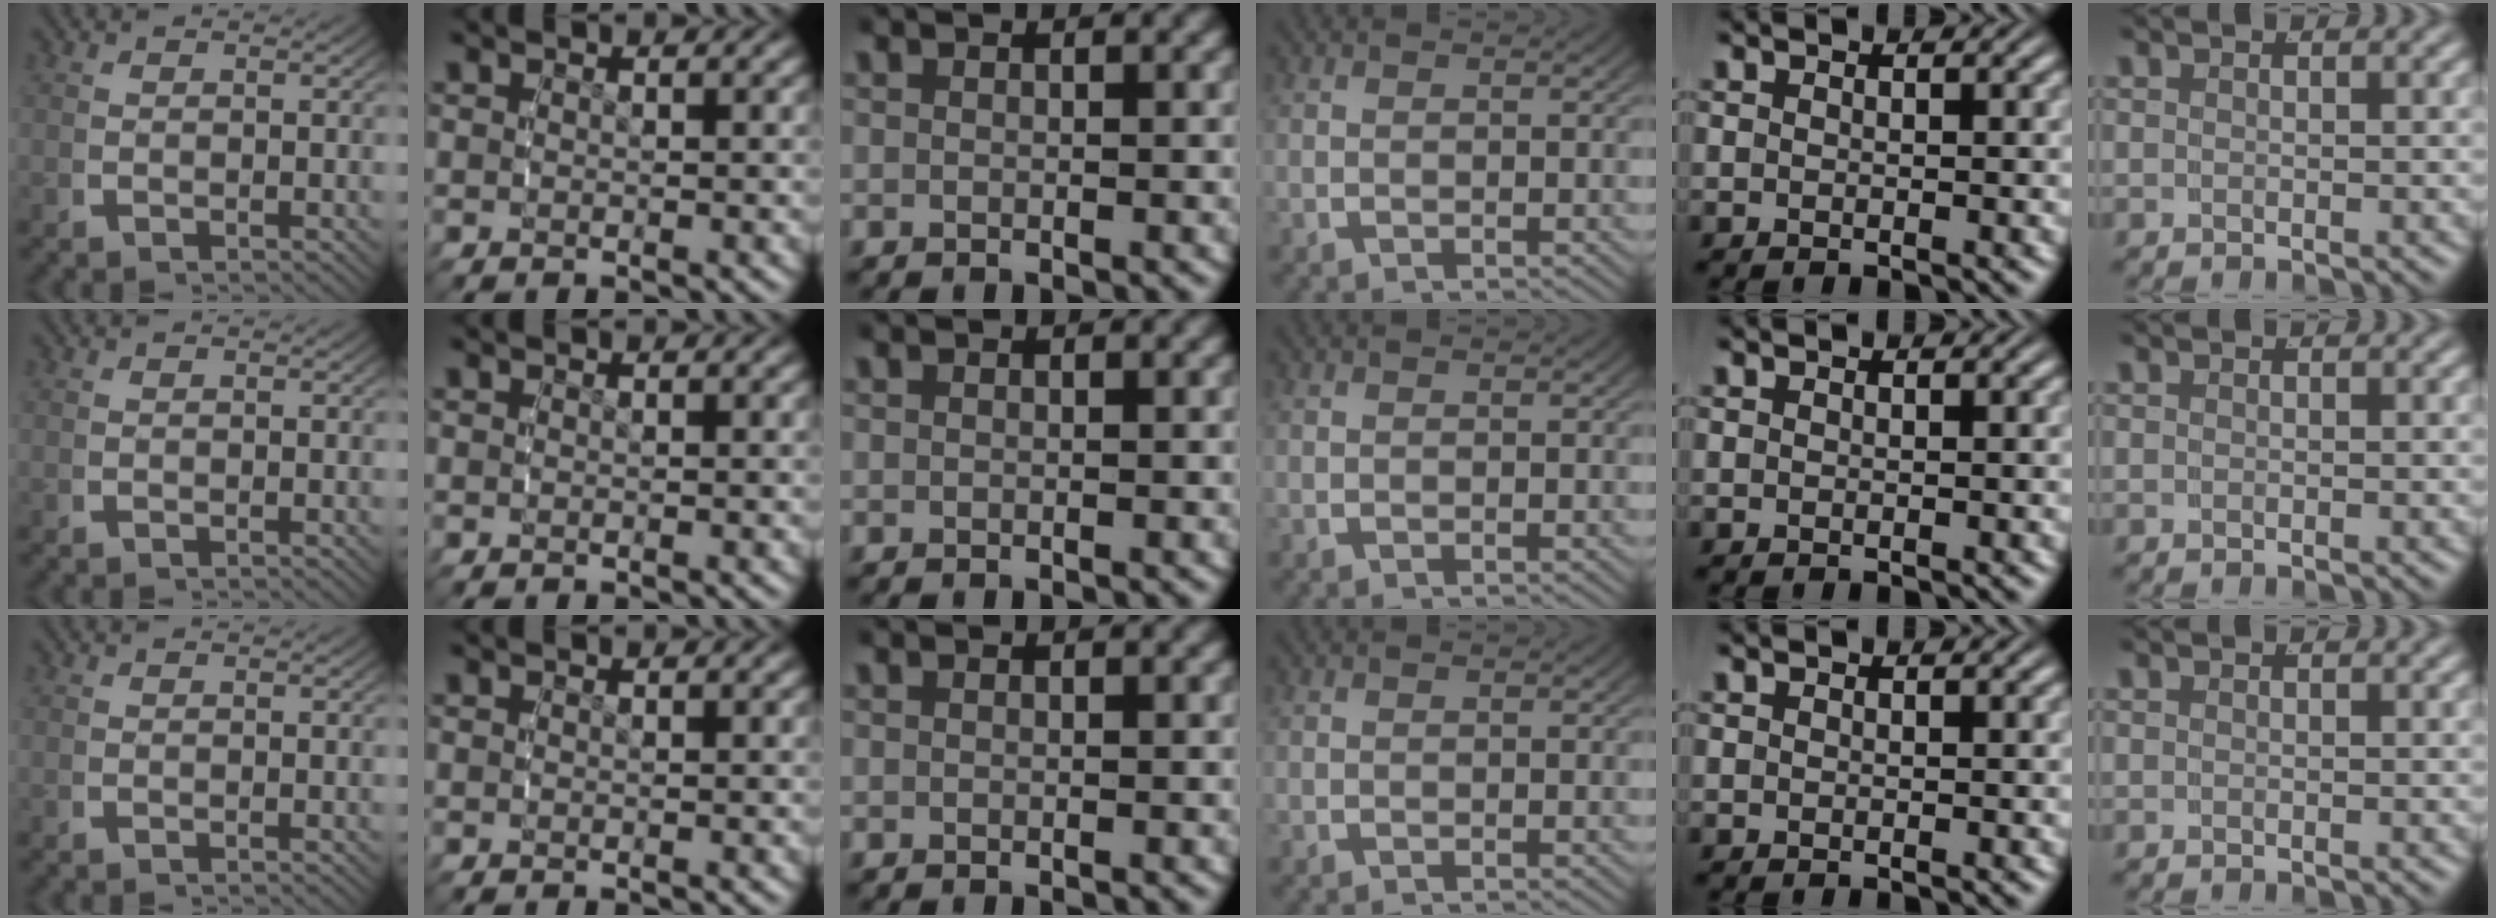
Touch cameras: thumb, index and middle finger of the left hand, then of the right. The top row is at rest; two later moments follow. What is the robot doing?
{"motion": "reach", "object": "napkin"}